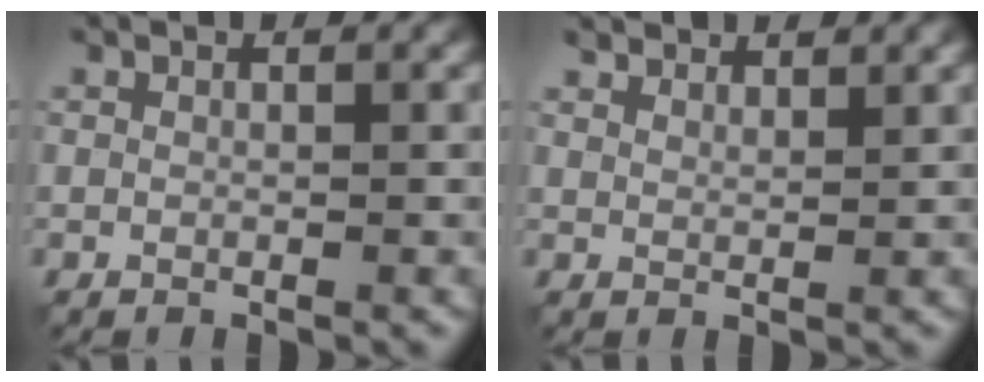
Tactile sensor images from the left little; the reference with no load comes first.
{"total": 3.5, "force": [3.1, 1.0, 1.2], "torque": [-0.021, -0.003, 0.058]}